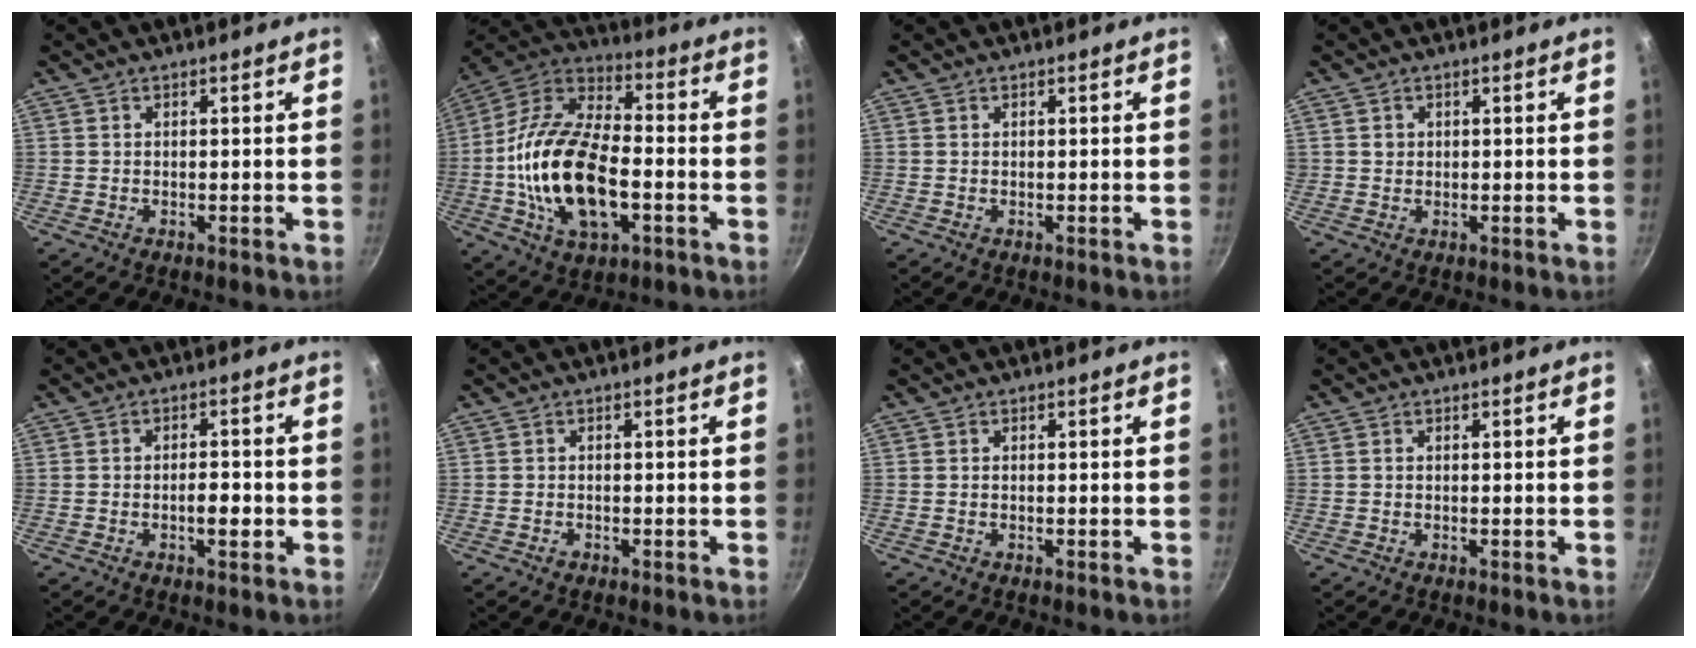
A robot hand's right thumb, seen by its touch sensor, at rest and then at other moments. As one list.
[{"total": 21.5, "force": [-4.1, 11.5, 17.6], "torque": [-0.327, 0.033, -0.084]}, {"total": 0.0}, {"total": 1.4, "force": [0.3, 1.3, 0.4], "torque": [-0.001, 0.003, 0.004]}, {"total": 3.6, "force": [-1.1, 1.6, 3.0], "torque": [-0.035, 0.012, -0.016]}, {"total": 1.0, "force": [-0.6, 0.8, 0.4], "torque": [-0.005, 0.003, -0.009]}, {"total": 0.0}, {"total": 0.0}]